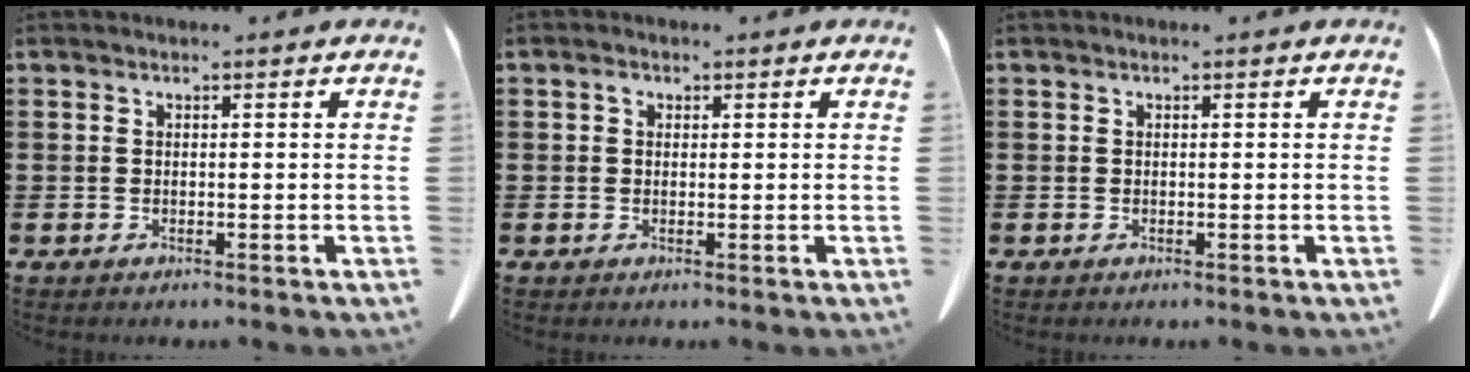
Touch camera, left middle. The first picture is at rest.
{"total": 1.0, "force": [0.3, 0.7, 0.6], "torque": [-0.015, 0.003, 0.007]}
{"total": 0.0}